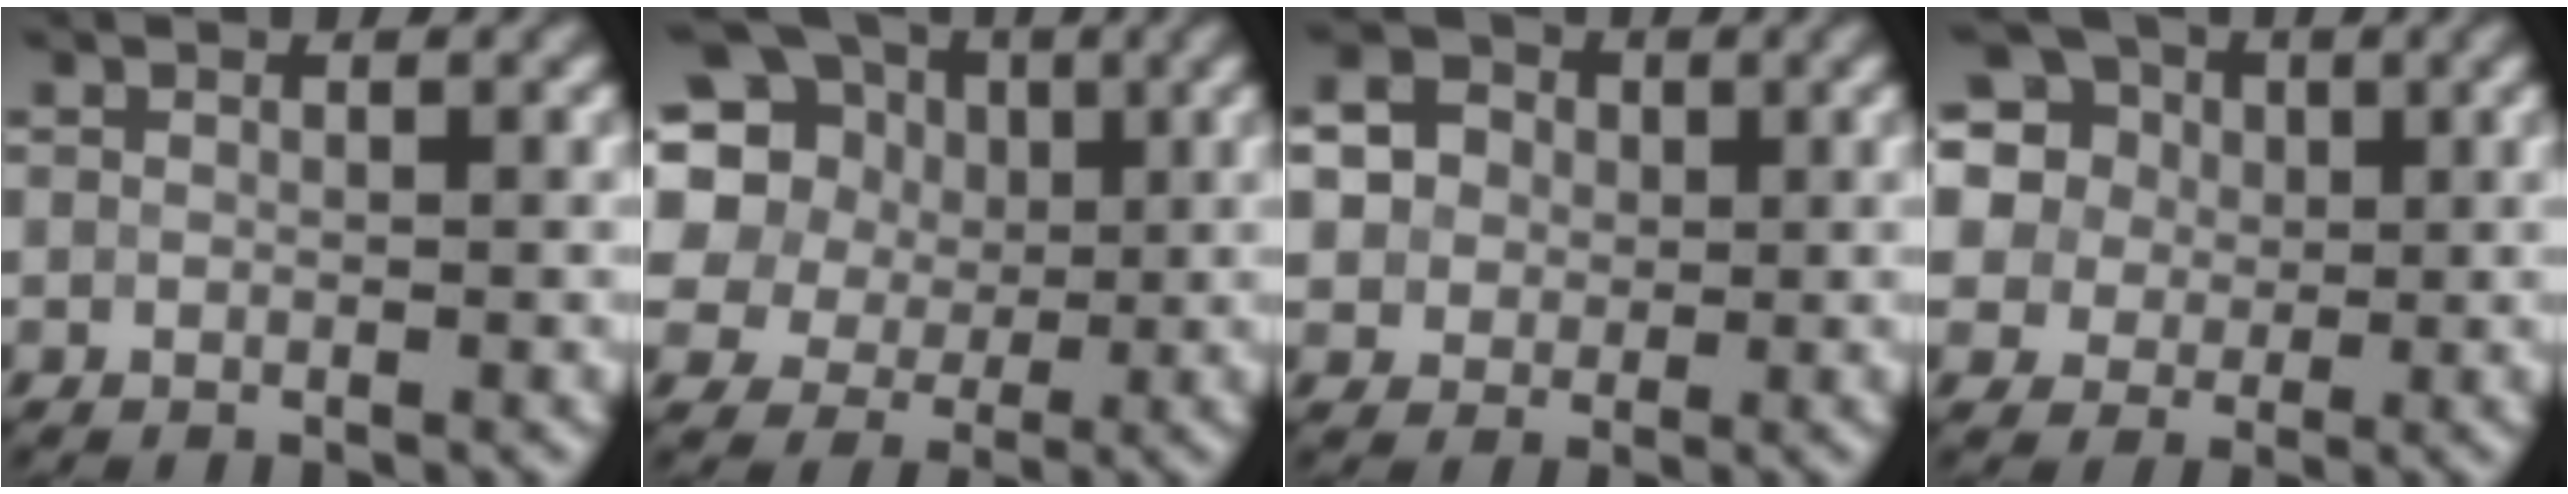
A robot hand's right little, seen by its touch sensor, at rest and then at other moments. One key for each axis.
{"total": 15.3, "fx": 6.8, "fy": 11.8, "fz": 7.0, "tx": -0.187, "ty": 0.044, "tz": 0.105}
{"total": 6.1, "fx": 1.9, "fy": 5.1, "fz": 2.7, "tx": -0.059, "ty": 0.034, "tz": 0.017}
{"total": 16.2, "fx": 7.8, "fy": 12.4, "fz": 6.9, "tx": -0.189, "ty": 0.059, "tz": 0.118}